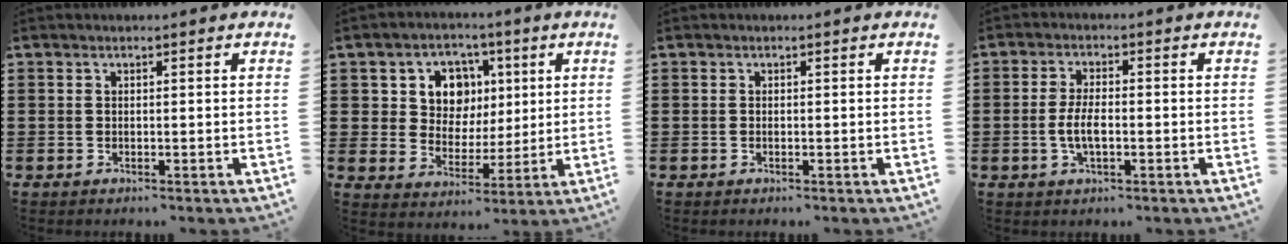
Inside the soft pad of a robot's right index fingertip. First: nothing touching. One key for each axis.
{"total": 8.0, "fx": 2.9, "fy": 6.7, "fz": 3.3, "tx": -0.083, "ty": 0.012, "tz": 0.050}
{"total": 0.0}
{"total": 4.2, "fx": -0.9, "fy": 1.6, "fz": 3.8, "tx": -0.089, "ty": -0.002, "tz": -0.022}